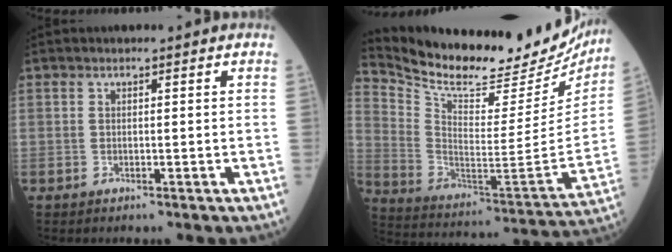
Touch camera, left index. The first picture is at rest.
{"total": 26.6, "force": [24.0, 6.7, 9.2], "torque": [-0.169, -0.063, 0.338]}